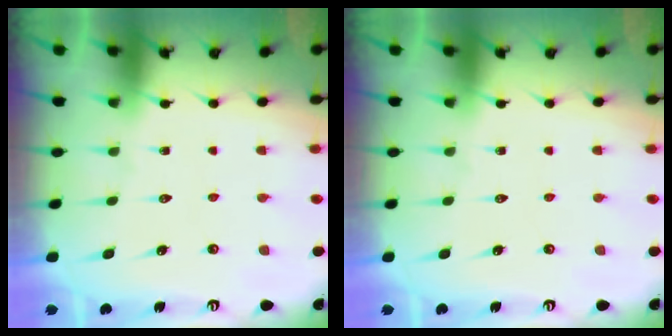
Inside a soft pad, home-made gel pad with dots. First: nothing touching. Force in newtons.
{"total": 0.0}